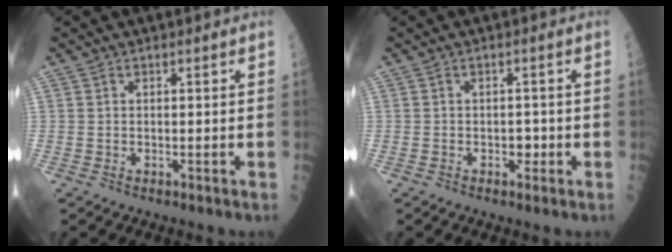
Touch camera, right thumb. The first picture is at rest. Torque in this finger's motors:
{"motor_torque": [0.48, 0.38, 0.13, 0.20, 0.00]}